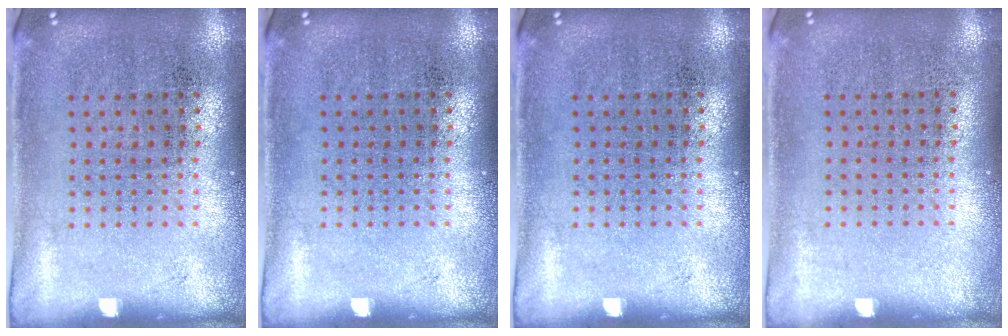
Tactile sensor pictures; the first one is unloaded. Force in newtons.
{"total": 0.0}
{"total": 0.0}
{"total": 0.0}